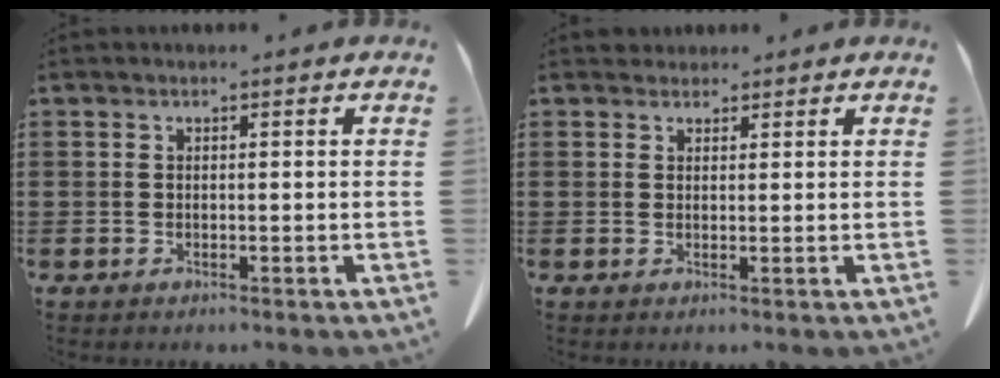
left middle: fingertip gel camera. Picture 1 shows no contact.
{"total": 1.7, "force": [1.5, 0.8, 0.0], "torque": [0.004, 0.000, 0.028]}